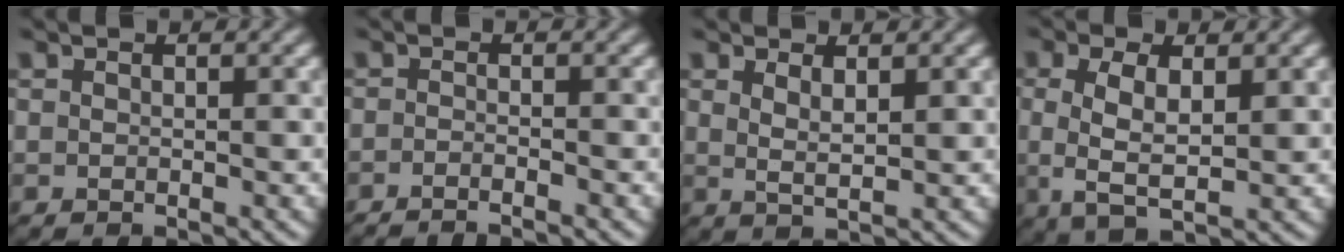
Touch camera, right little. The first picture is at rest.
{"total": 2.4, "force": [-2.4, -0.3, 0.5], "torque": [-0.001, -0.006, -0.039]}
{"total": 1.9, "force": [0.9, 0.0, 1.7], "torque": [-0.026, -0.006, 0.021]}
{"total": 5.1, "force": [0.1, 3.0, 4.2], "torque": [-0.089, -0.013, 0.009]}